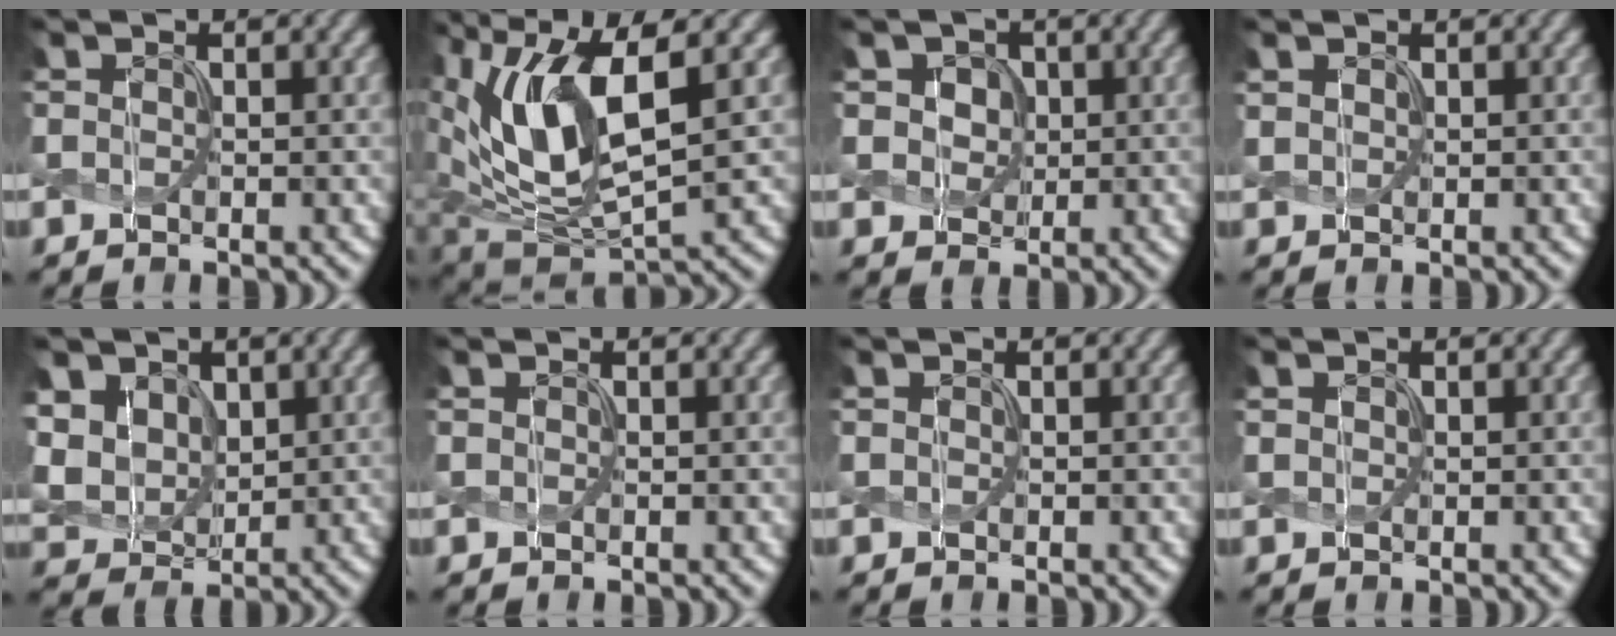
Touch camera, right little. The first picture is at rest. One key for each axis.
{"total": 10.0, "fx": 2.5, "fy": 4.5, "fz": 8.6, "tx": -0.180, "ty": -0.006, "tz": 0.051}
{"total": 3.3, "fx": 1.0, "fy": 2.7, "fz": 1.6, "tx": -0.037, "ty": 0.008, "tz": 0.020}
{"total": 0.6, "fx": 0.5, "fy": 0.3, "fz": 0.2, "tx": -0.008, "ty": 0.000, "tz": 0.015}
{"total": 6.3, "fx": 2.4, "fy": 4.9, "fz": 3.1, "tx": -0.107, "ty": 0.006, "tz": 0.051}
{"total": 0.0}
{"total": 0.0}
{"total": 0.0}